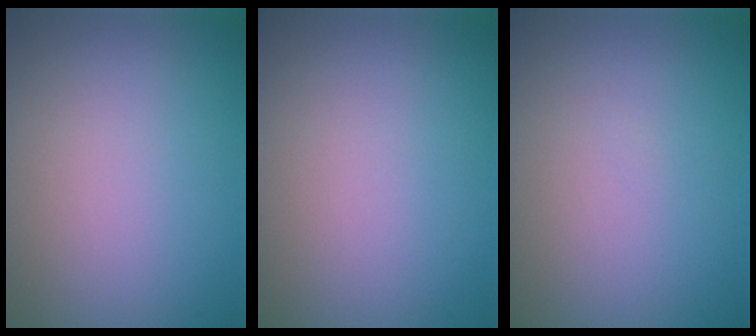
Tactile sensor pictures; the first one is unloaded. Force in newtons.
{"total": 0.0}
{"total": 0.0}